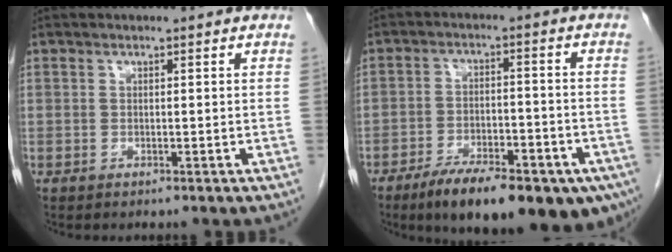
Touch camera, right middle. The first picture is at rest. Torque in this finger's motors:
{"motor_torque": [1.08, -1.06, 0.28, 0.09]}